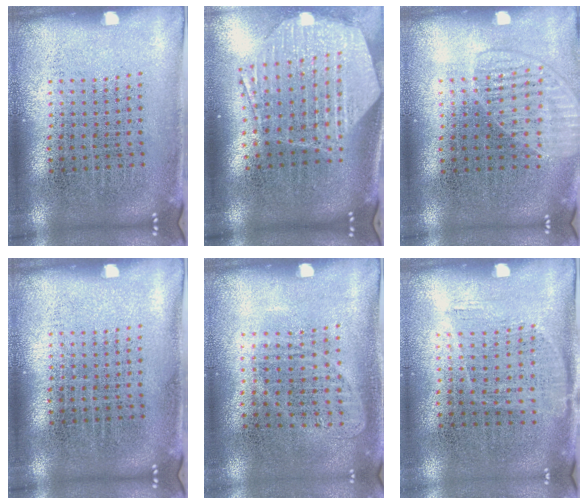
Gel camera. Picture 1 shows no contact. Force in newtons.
{"total": 2.5, "press": 2.1, "slide": 1.4}
{"total": 1.4, "press": 1.4, "slide": 0.3}
{"total": 0.0}
{"total": 1.0, "press": 0.9, "slide": 0.3}
{"total": 1.1, "press": 0.9, "slide": 0.7}